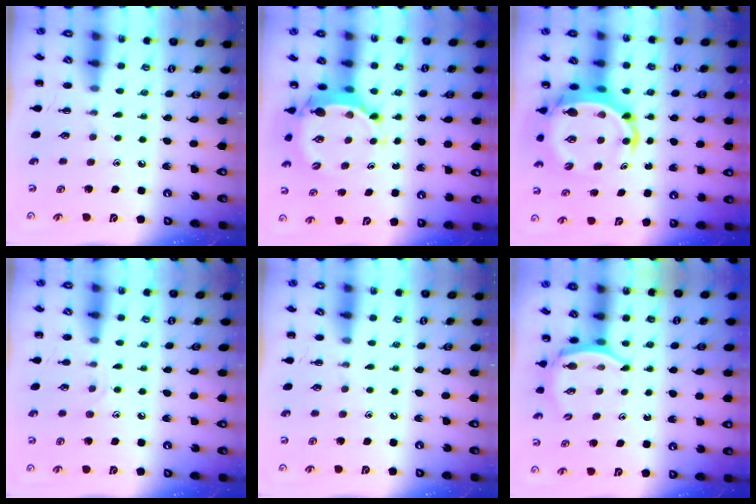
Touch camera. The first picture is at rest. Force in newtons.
{"total": 5.2, "press": 5.1, "slide": 1.2}
{"total": 8.5, "press": 8.1, "slide": 2.5}
{"total": 5.7, "press": 5.5, "slide": 1.6}
{"total": 0.0}
{"total": 4.3, "press": 4.3, "slide": 0.2}